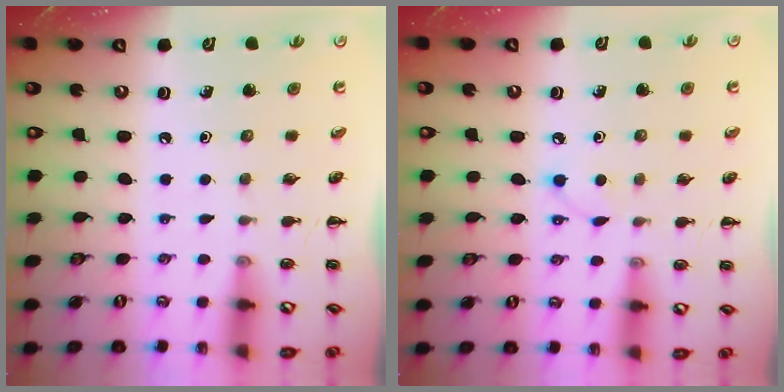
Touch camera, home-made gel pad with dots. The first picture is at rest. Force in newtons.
{"total": 3.1, "press": 2.9, "slide": 1.0}